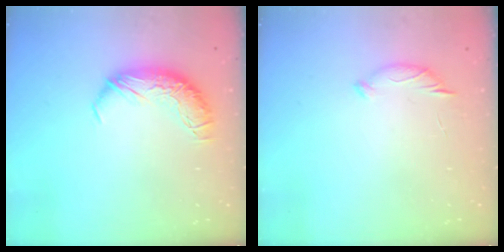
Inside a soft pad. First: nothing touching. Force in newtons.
{"total": 6.9, "press": 6.9, "slide": 0.4}